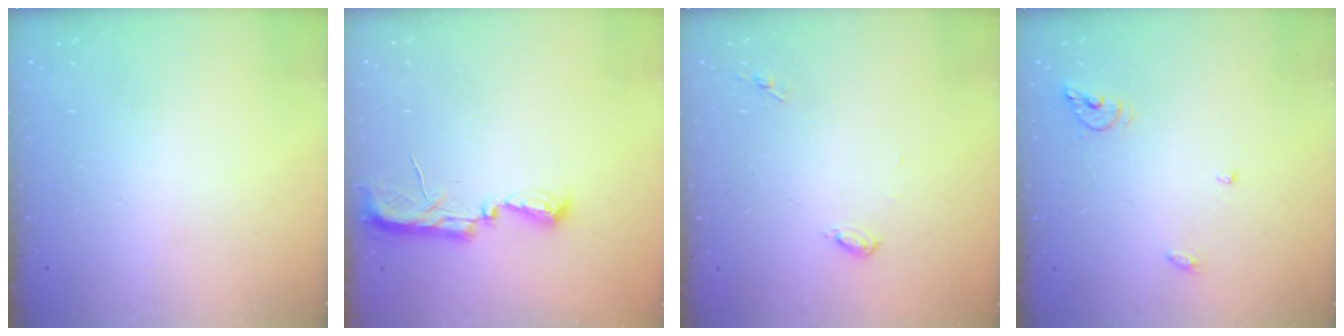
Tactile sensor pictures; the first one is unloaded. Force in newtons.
{"total": 9.8, "press": 8.5, "slide": 4.8}
{"total": 4.6, "press": 4.6, "slide": 0.4}
{"total": 5.8, "press": 5.8, "slide": 0.4}